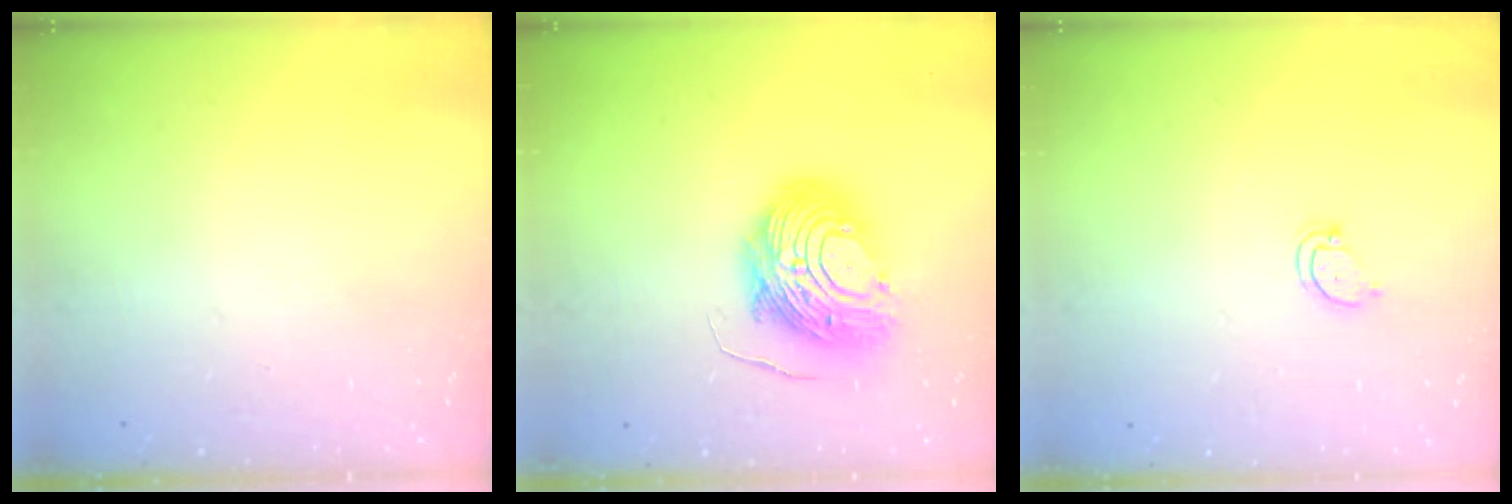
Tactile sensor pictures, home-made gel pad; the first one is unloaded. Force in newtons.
{"total": 11.6, "press": 11.6, "slide": 0.9}
{"total": 2.8, "press": 2.8, "slide": 0.2}